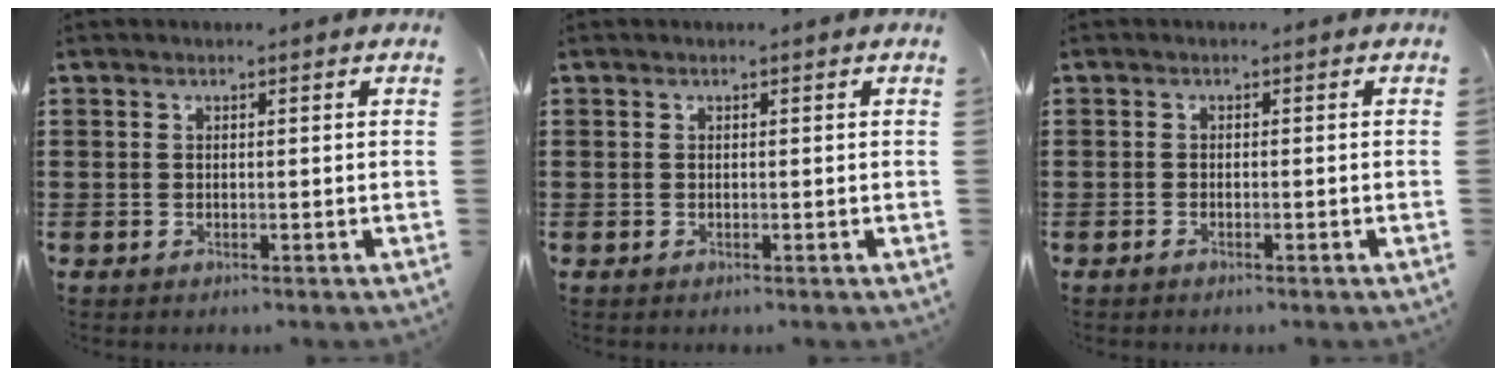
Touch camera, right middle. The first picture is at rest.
{"total": 0.0}
{"total": 0.6, "force": [-0.5, 0.1, 0.3], "torque": [-0.009, -0.003, -0.008]}